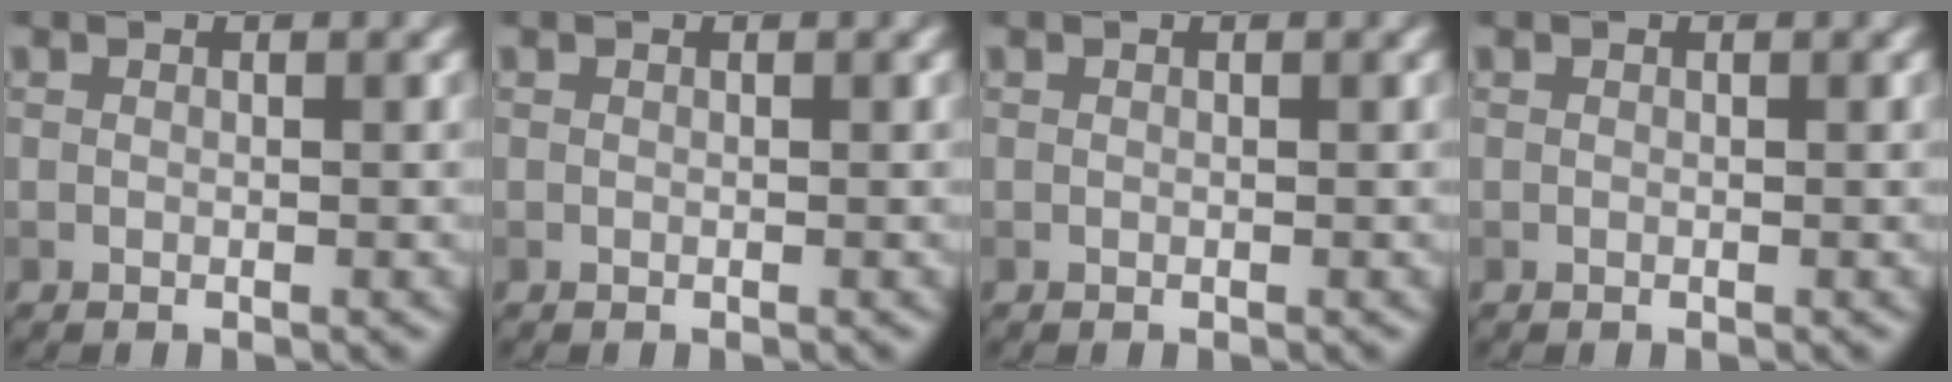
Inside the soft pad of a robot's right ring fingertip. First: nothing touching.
{"total": 0.0}
{"total": 0.0}
{"total": 0.0}